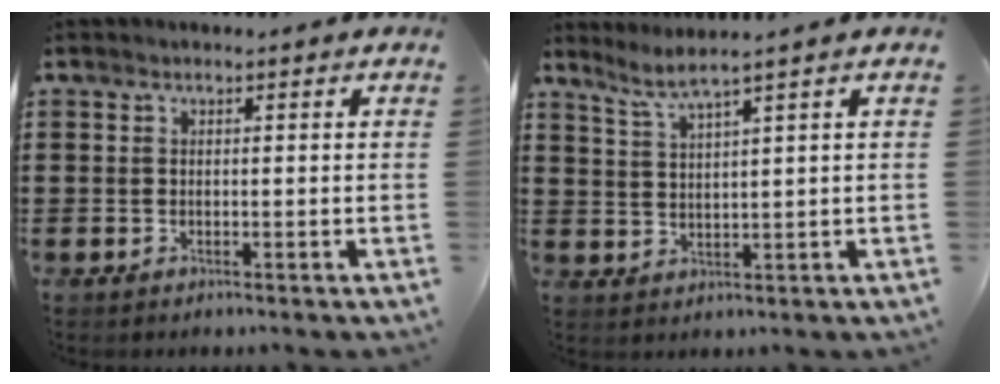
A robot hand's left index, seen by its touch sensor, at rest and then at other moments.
{"total": 2.8, "force": [2.2, -0.6, 1.7], "torque": [-0.041, -0.007, 0.037]}